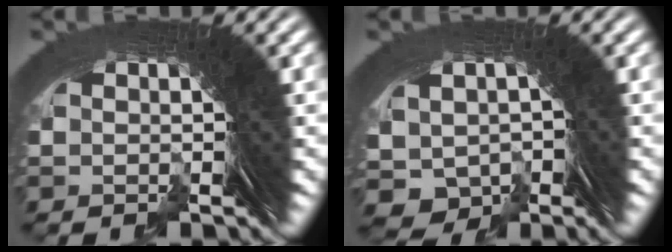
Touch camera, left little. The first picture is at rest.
{"total": 7.6, "force": [-1.1, 6.5, 3.8], "torque": [-0.083, -0.032, -0.006]}